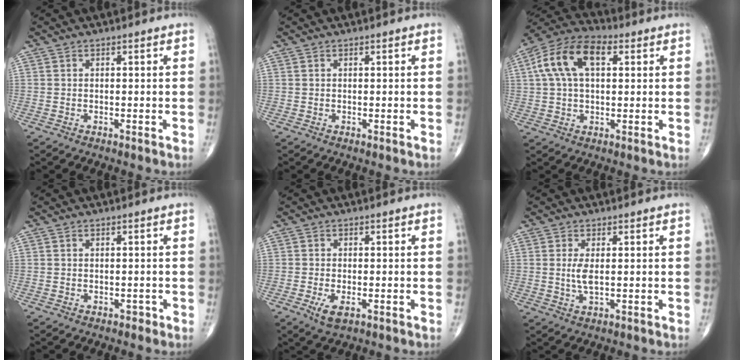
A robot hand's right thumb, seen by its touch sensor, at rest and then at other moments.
{"total": 0.0}
{"total": 12.9, "force": [3.5, 7.1, 10.1], "torque": [-0.196, 0.028, 0.057]}
{"total": 0.8, "force": [-0.4, 0.6, 0.2], "torque": [0.004, 0.003, -0.009]}
{"total": 3.5, "force": [-1.4, 1.6, 2.8], "torque": [-0.052, -0.005, -0.020]}
{"total": 3.2, "force": [0.3, 1.1, 3.0], "torque": [-0.066, -0.009, 0.008]}